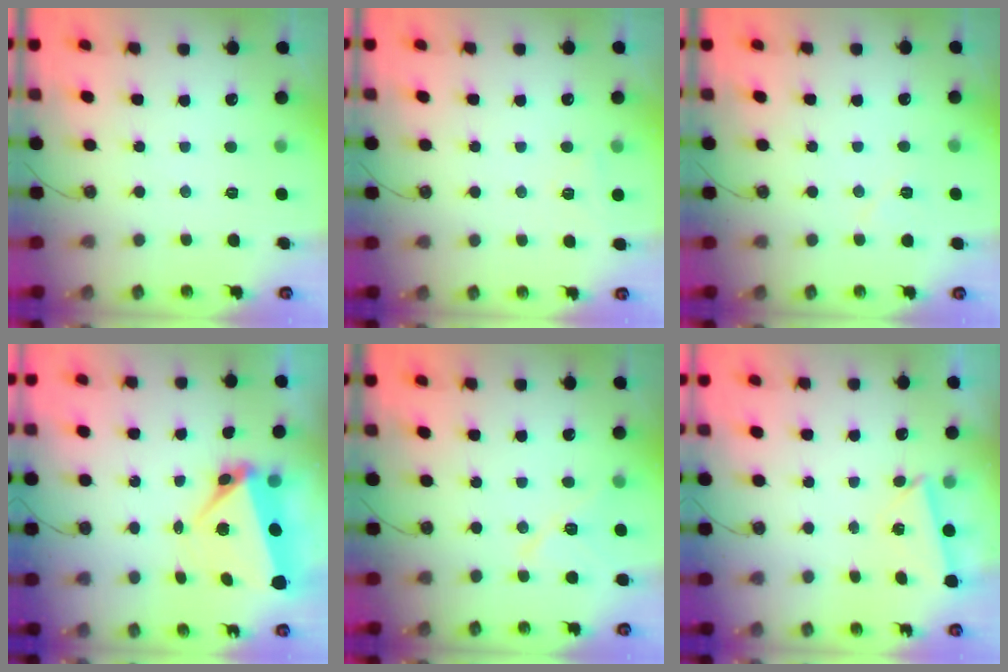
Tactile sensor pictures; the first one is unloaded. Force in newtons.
{"total": 4.2, "press": 3.5, "slide": 2.3}
{"total": 5.3, "press": 4.8, "slide": 2.1}
{"total": 6.8, "press": 6.6, "slide": 1.7}
{"total": 10.8, "press": 10.0, "slide": 4.0}
{"total": 2.9, "press": 2.8, "slide": 0.6}